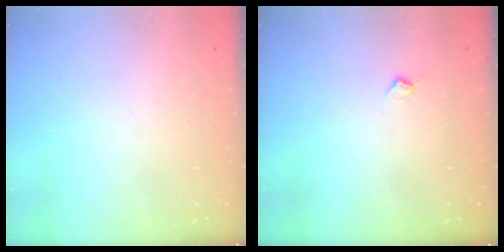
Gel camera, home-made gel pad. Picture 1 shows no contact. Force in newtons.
{"total": 4.1, "press": 4.0, "slide": 0.5}